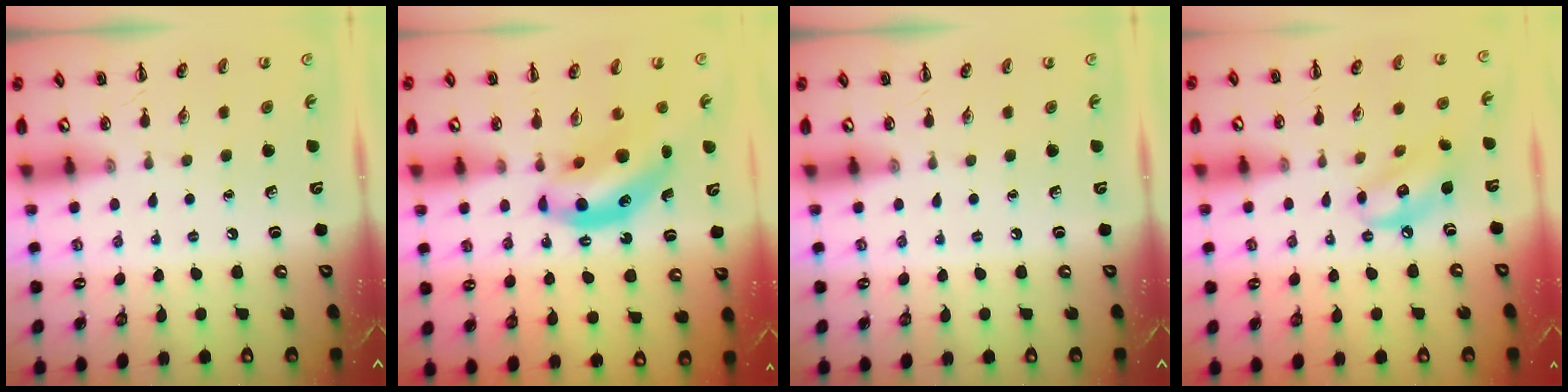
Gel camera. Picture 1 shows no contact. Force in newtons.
{"total": 11.5, "press": 11.2, "slide": 2.9}
{"total": 0.0}
{"total": 9.2, "press": 9.2, "slide": 0.9}